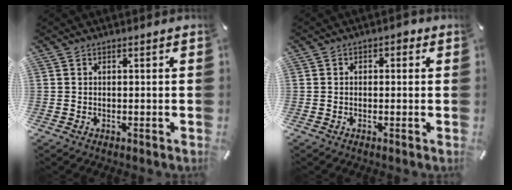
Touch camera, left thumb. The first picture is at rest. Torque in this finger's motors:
{"motor_torque": [-0.12, -0.24, 0.07, 0.10, 0.01]}